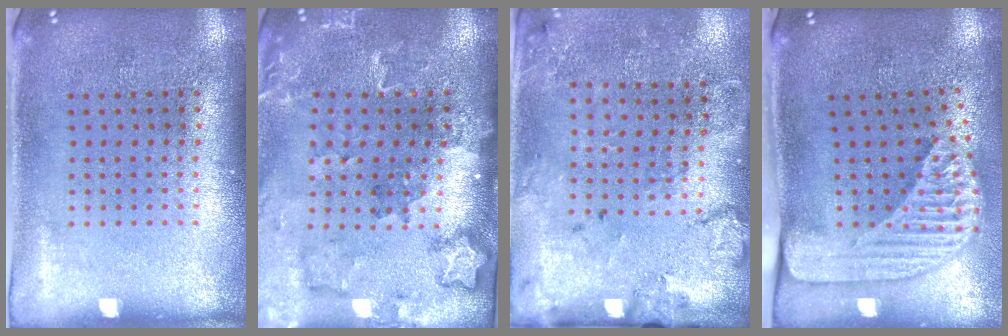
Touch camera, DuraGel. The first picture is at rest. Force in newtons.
{"total": 1.8, "press": 1.8, "slide": 0.0}
{"total": 2.0, "press": 1.5, "slide": 1.2}
{"total": 2.4, "press": 1.7, "slide": 1.7}